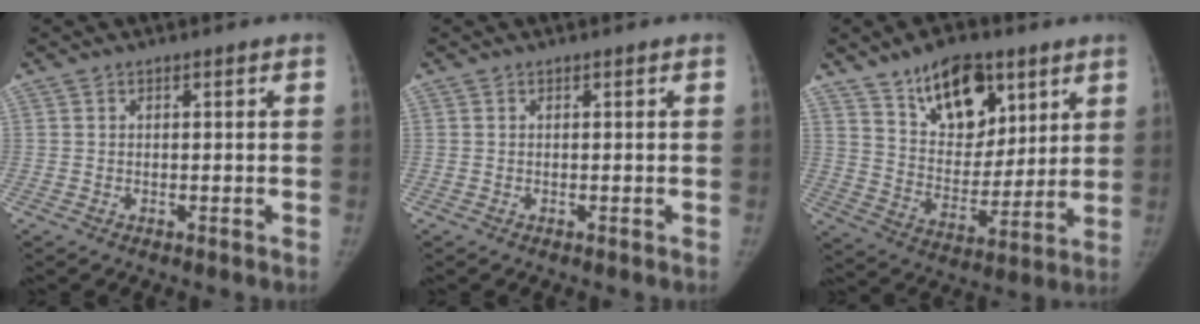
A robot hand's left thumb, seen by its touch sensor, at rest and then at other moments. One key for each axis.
{"total": 0.0}
{"total": 16.8, "fx": 9.8, "fy": 9.4, "fz": 9.8, "tx": -0.102, "ty": -0.056, "tz": 0.169}